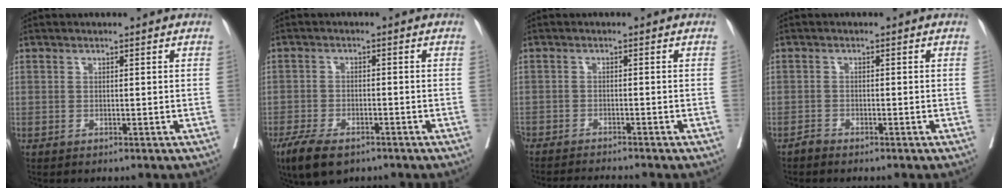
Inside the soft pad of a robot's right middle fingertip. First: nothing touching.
{"total": 8.0, "force": [-5.6, 3.1, 4.8], "torque": [-0.089, -0.013, -0.094]}
{"total": 7.0, "force": [-6.7, -0.2, 2.2], "torque": [-0.022, -0.016, -0.105]}
{"total": 0.9, "force": [-0.9, 0.1, 0.0], "torque": [-0.001, 0.001, -0.017]}